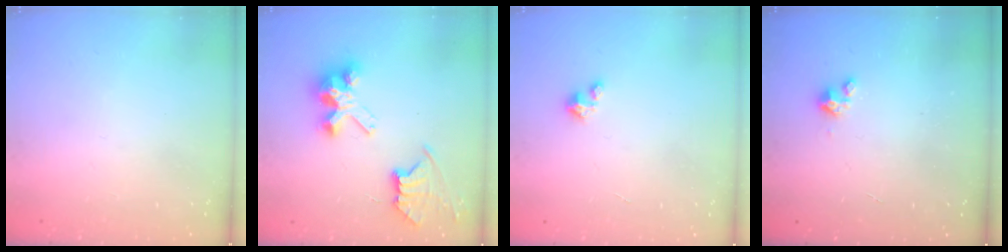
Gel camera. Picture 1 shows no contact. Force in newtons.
{"total": 10.5, "press": 10.4, "slide": 1.2}
{"total": 2.4, "press": 2.4, "slide": 0.2}
{"total": 1.9, "press": 1.9, "slide": 0.1}